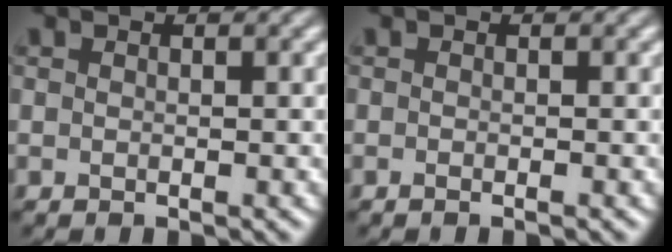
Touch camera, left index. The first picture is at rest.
{"total": 0.5, "force": [-0.3, 0.1, 0.4], "torque": [-0.005, -0.003, -0.005]}